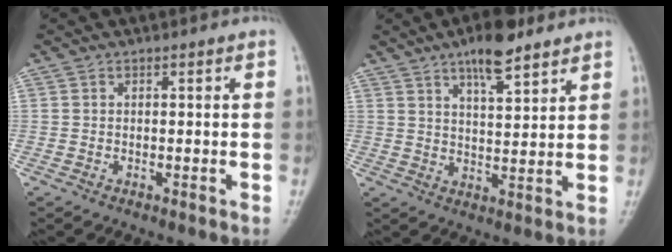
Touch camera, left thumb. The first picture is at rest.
{"total": 8.9, "force": [6.0, 2.8, 5.9], "torque": [-0.078, -0.033, 0.096]}